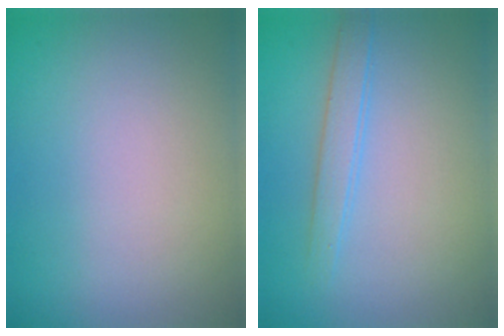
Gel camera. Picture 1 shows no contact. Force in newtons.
{"total": 1.9, "press": 1.9, "slide": 0.1}